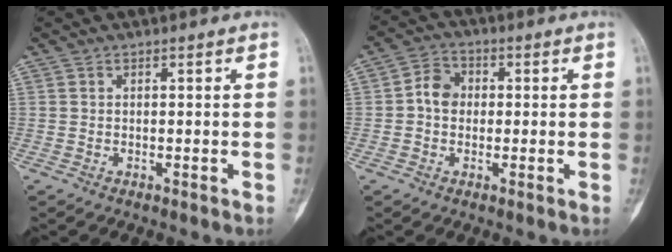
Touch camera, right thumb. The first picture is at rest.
{"total": 5.2, "force": [-0.1, 4.3, 2.8], "torque": [-0.034, 0.016, -0.011]}